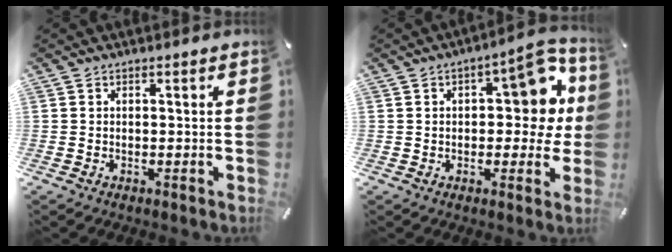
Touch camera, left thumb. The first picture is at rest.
{"total": 14.2, "force": [2.5, 7.2, 12.0], "torque": [-0.136, -0.013, 0.037]}